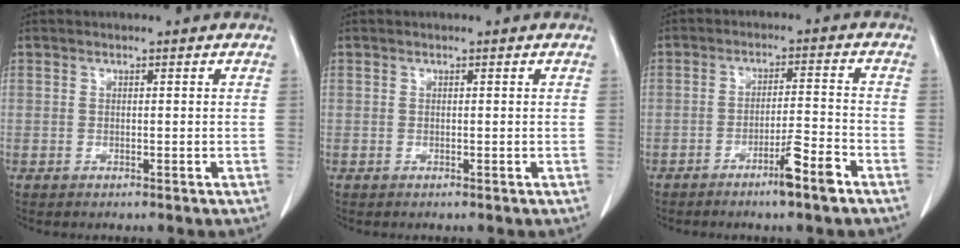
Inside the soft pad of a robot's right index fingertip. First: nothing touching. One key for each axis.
{"total": 0.0}
{"total": 6.0, "fx": -3.9, "fy": -0.2, "fz": 4.5, "tx": -0.069, "ty": -0.002, "tz": -0.068}